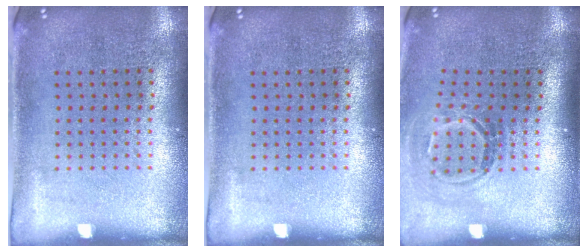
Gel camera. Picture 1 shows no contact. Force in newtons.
{"total": 0.0}
{"total": 1.7, "press": 1.1, "slide": 1.3}